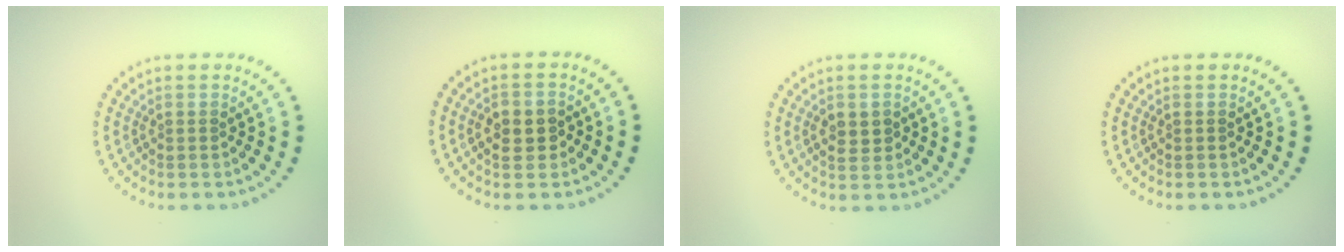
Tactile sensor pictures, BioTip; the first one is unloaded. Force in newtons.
{"total": 2.6, "press": 2.6, "slide": 0.3}
{"total": 1.5, "press": 1.5, "slide": 0.1}
{"total": 0.0}